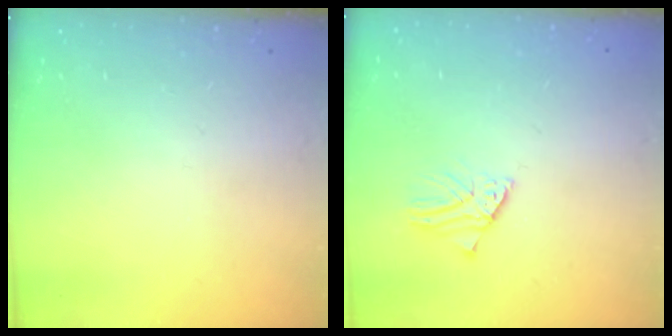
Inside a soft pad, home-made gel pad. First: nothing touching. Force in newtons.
{"total": 2.0, "press": 2.0, "slide": 0.2}